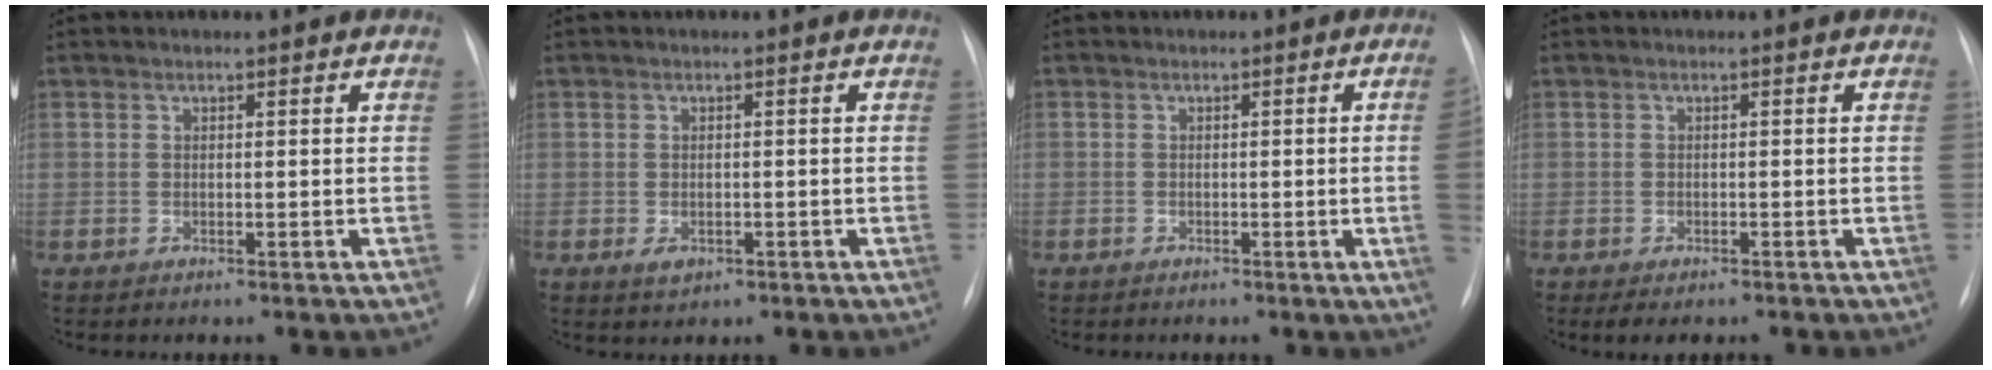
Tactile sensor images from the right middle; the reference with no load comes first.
{"total": 2.0, "force": [-0.9, 1.3, 1.3], "torque": [-0.020, -0.001, -0.003]}
{"total": 3.9, "force": [-0.4, -1.3, 3.6], "torque": [-0.037, -0.005, -0.006]}
{"total": 2.7, "force": [-1.9, 1.0, 1.5], "torque": [-0.025, -0.005, -0.022]}